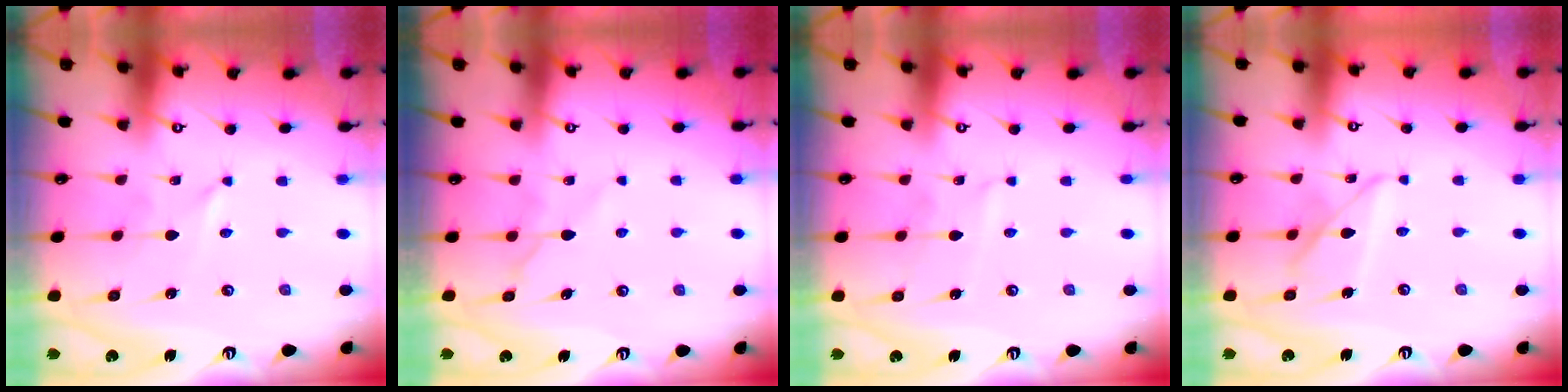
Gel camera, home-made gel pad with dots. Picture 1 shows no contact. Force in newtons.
{"total": 6.4, "press": 6.3, "slide": 0.8}
{"total": 3.9, "press": 3.9, "slide": 0.2}
{"total": 10.7, "press": 10.7, "slide": 0.9}